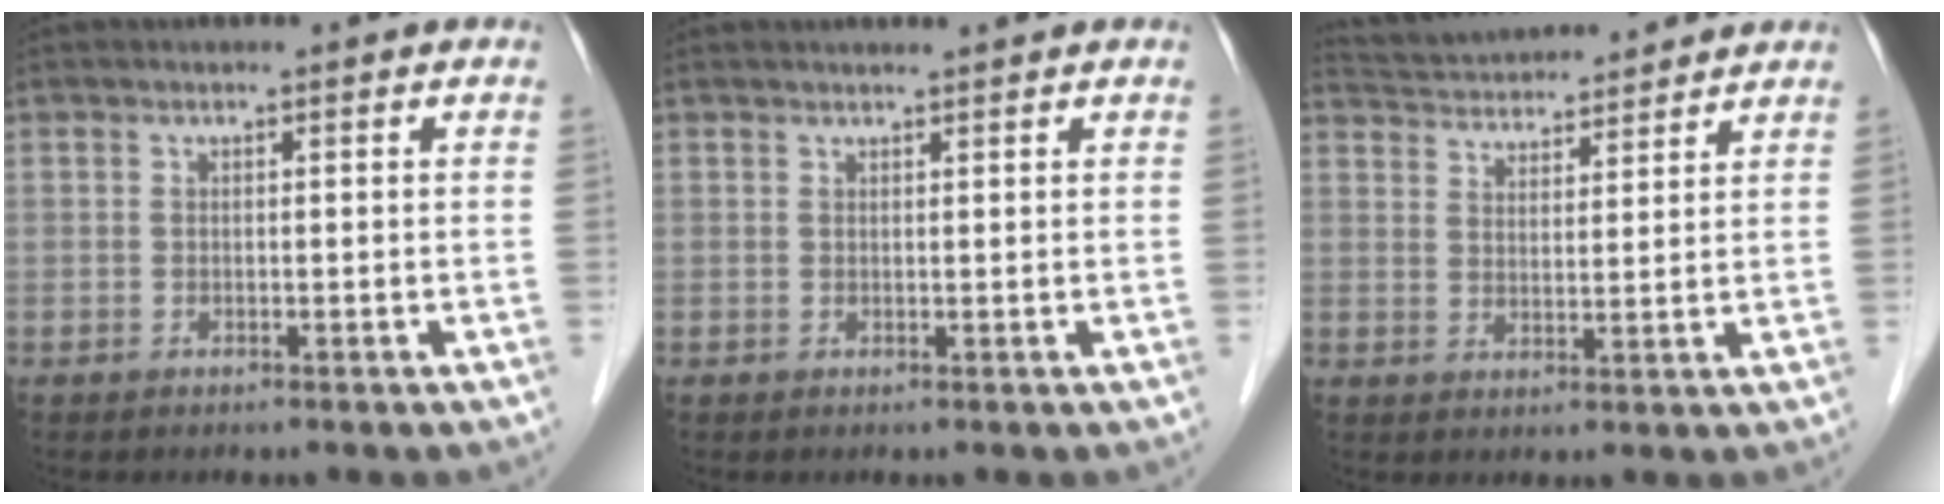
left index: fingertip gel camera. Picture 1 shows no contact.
{"total": 1.8, "force": [1.7, -0.2, 0.4], "torque": [-0.006, 0.010, 0.029]}
{"total": 12.6, "force": [12.0, 1.9, 3.3], "torque": [-0.062, 0.032, 0.189]}